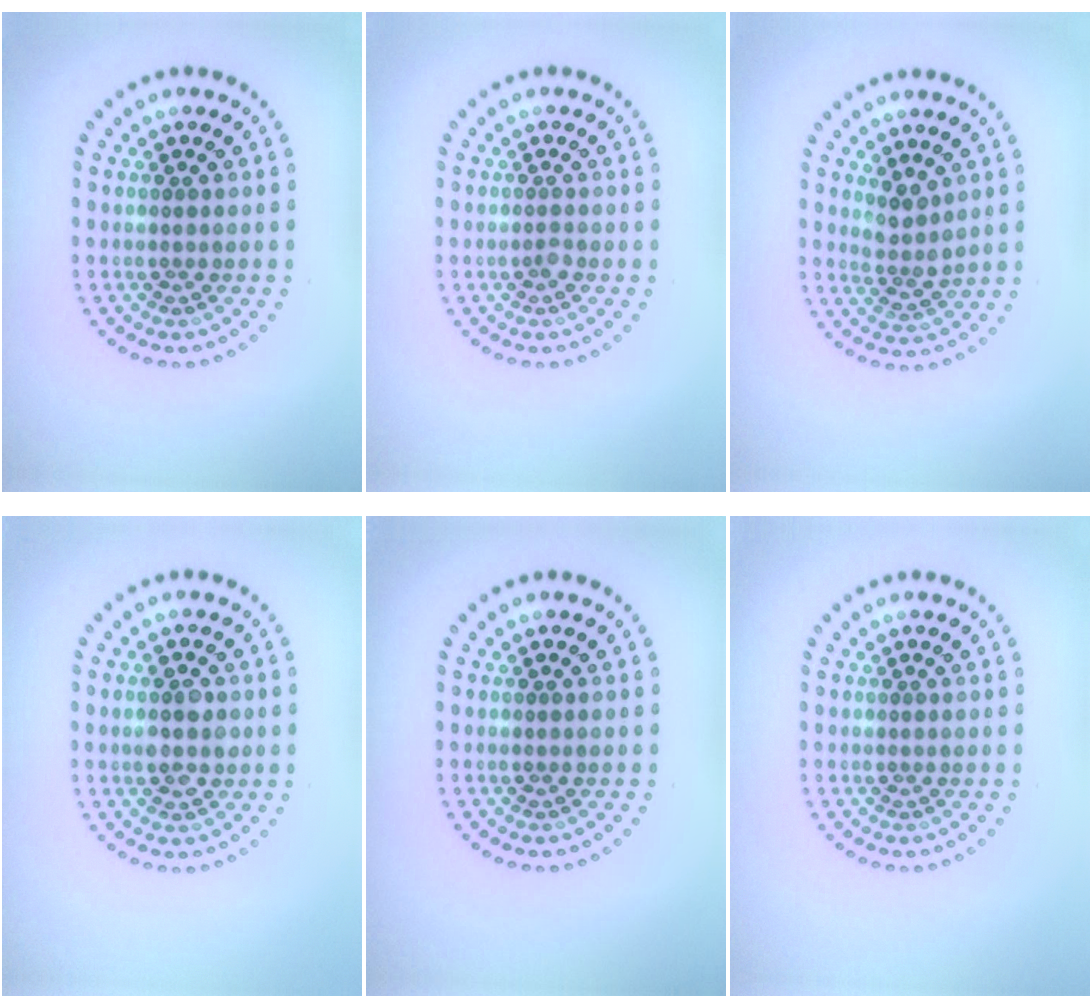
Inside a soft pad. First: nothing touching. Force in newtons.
{"total": 0.7, "press": 0.5, "slide": 0.5}
{"total": 2.4, "press": 2.0, "slide": 1.3}
{"total": 2.8, "press": 2.8, "slide": 0.1}
{"total": 0.0}
{"total": 0.0}